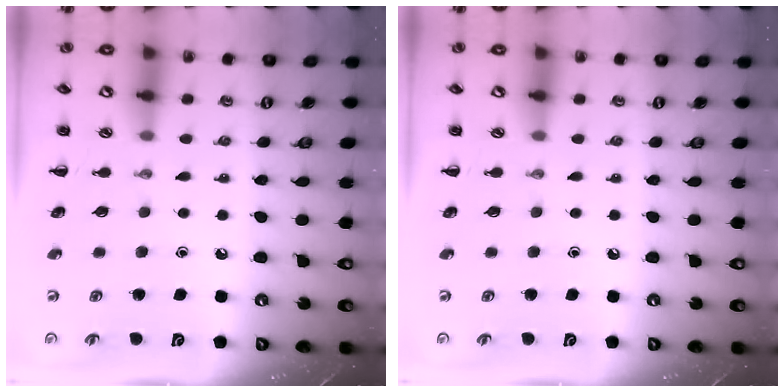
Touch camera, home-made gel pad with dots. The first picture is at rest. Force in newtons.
{"total": 0.0}